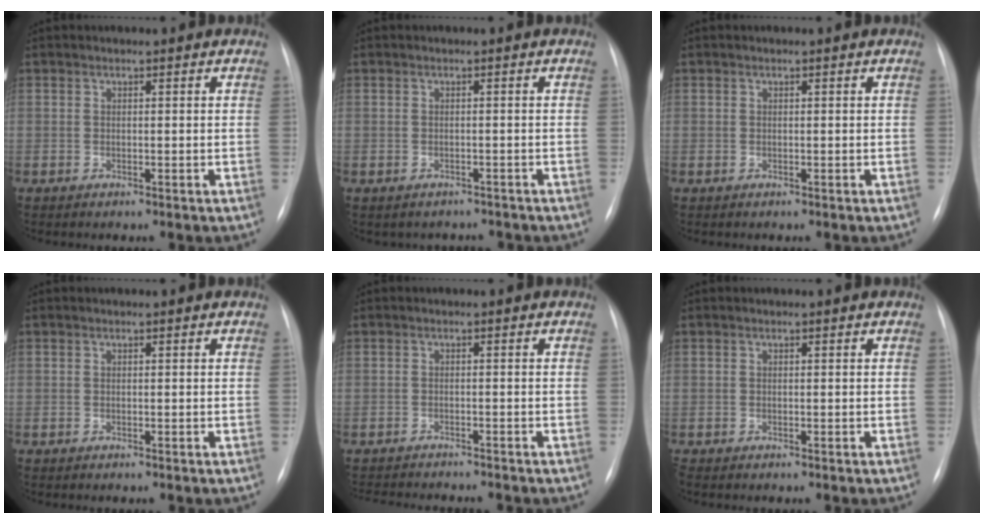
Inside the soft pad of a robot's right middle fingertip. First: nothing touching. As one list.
[{"total": 3.1, "force": [-2.7, 1.5, 0.0], "torque": [0.000, 0.013, -0.031]}, {"total": 0.0}, {"total": 0.0}, {"total": 8.5, "force": [-8.1, 0.9, 2.7], "torque": [-0.033, -0.006, -0.111]}, {"total": 0.0}]